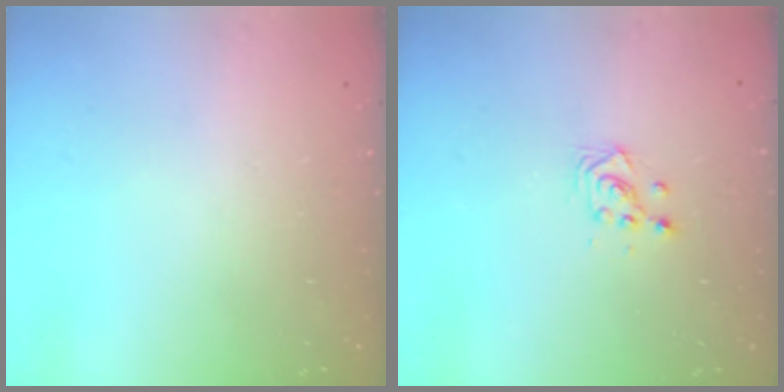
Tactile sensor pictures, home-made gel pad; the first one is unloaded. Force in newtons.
{"total": 2.9, "press": 2.9, "slide": 0.1}